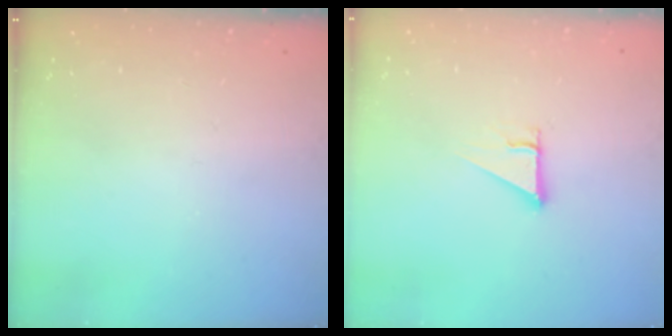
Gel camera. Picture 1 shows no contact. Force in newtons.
{"total": 2.5, "press": 2.5, "slide": 0.2}